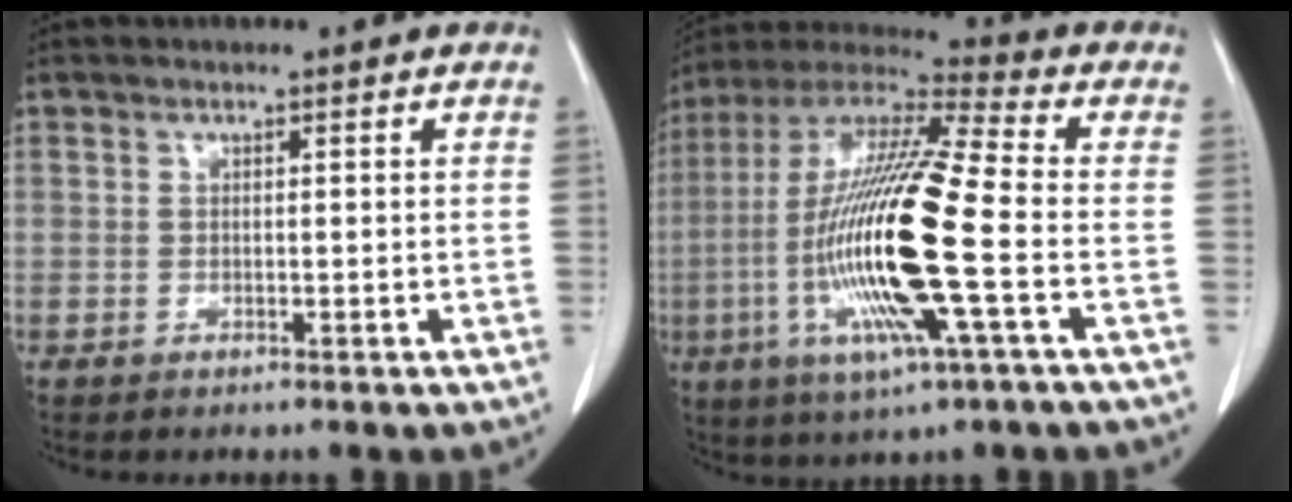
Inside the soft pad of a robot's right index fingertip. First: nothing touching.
{"total": 21.1, "force": [-4.2, 1.6, 20.6], "torque": [-0.438, -0.016, -0.084]}